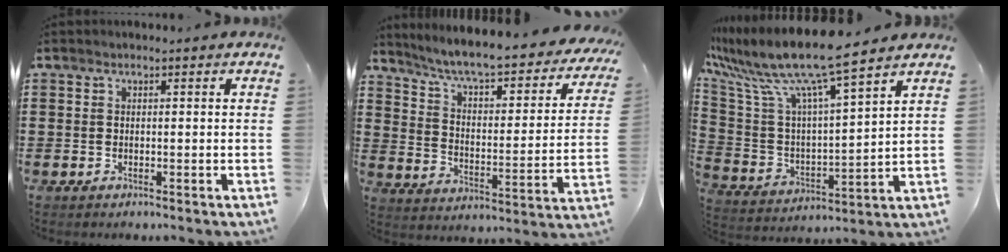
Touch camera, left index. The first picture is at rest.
{"total": 6.4, "force": [5.6, 0.2, 3.2], "torque": [-0.085, -0.044, 0.088]}
{"total": 10.9, "force": [9.0, -0.1, 6.2], "torque": [-0.159, -0.063, 0.146]}